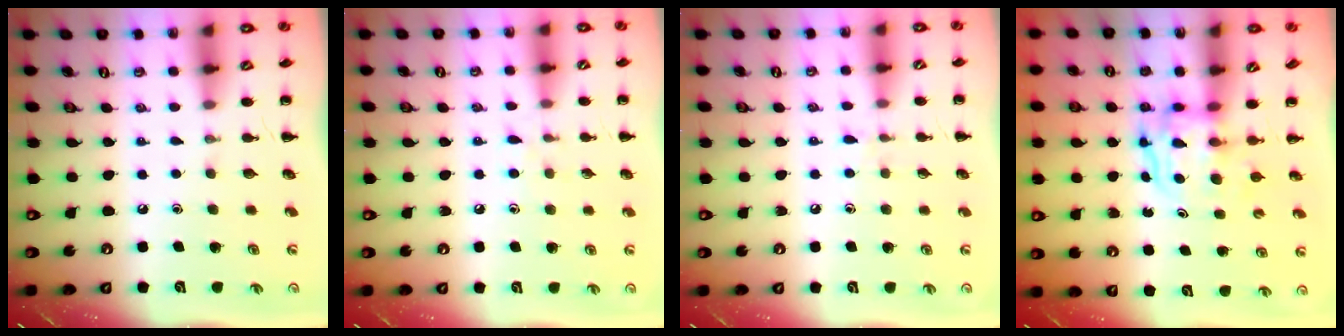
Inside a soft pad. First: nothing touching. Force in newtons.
{"total": 4.6, "press": 4.3, "slide": 1.7}
{"total": 4.8, "press": 4.4, "slide": 1.9}
{"total": 3.6, "press": 3.6, "slide": 0.4}